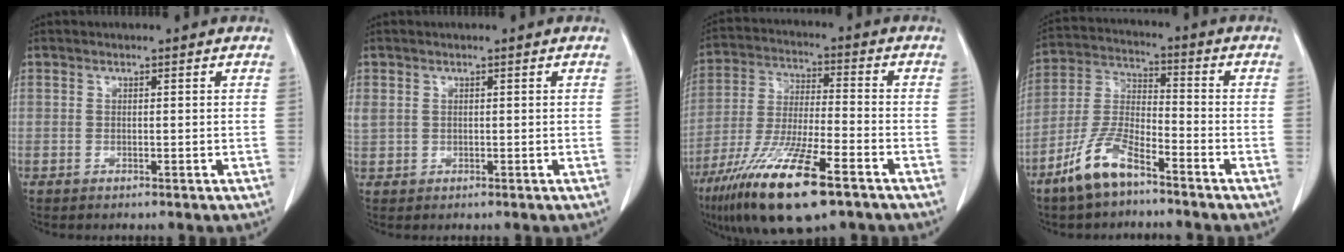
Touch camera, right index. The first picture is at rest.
{"total": 2.3, "force": [0.8, 1.9, 1.0], "torque": [-0.039, 0.016, 0.024]}
{"total": 17.3, "force": [-10.5, 2.7, 13.5], "torque": [-0.267, -0.041, -0.188]}
{"total": 9.6, "force": [-6.6, 2.6, 6.4], "torque": [-0.147, -0.009, -0.135]}